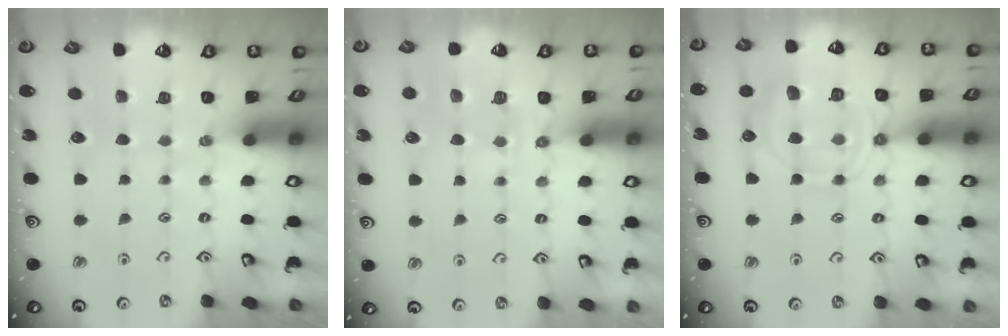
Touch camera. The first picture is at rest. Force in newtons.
{"total": 4.9, "press": 4.8, "slide": 1.3}
{"total": 12.1, "press": 12.0, "slide": 1.4}